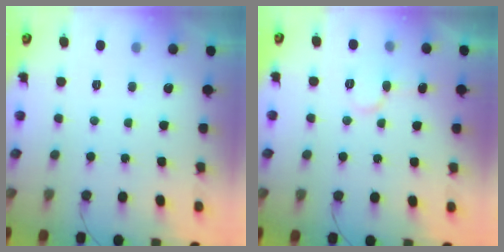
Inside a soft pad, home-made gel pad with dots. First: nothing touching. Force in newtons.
{"total": 6.1, "press": 6.1, "slide": 0.2}